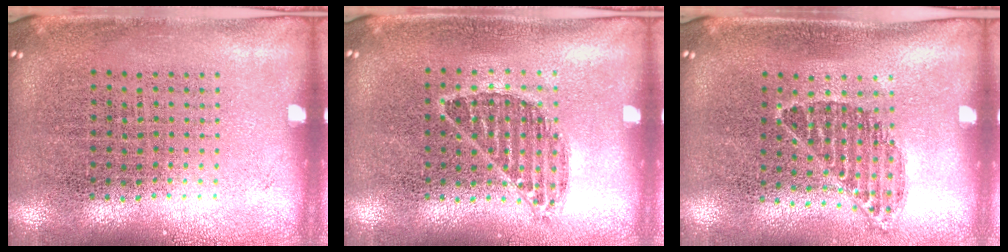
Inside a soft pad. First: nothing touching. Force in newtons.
{"total": 0.7, "press": 0.7, "slide": 0.2}
{"total": 0.8, "press": 0.7, "slide": 0.4}